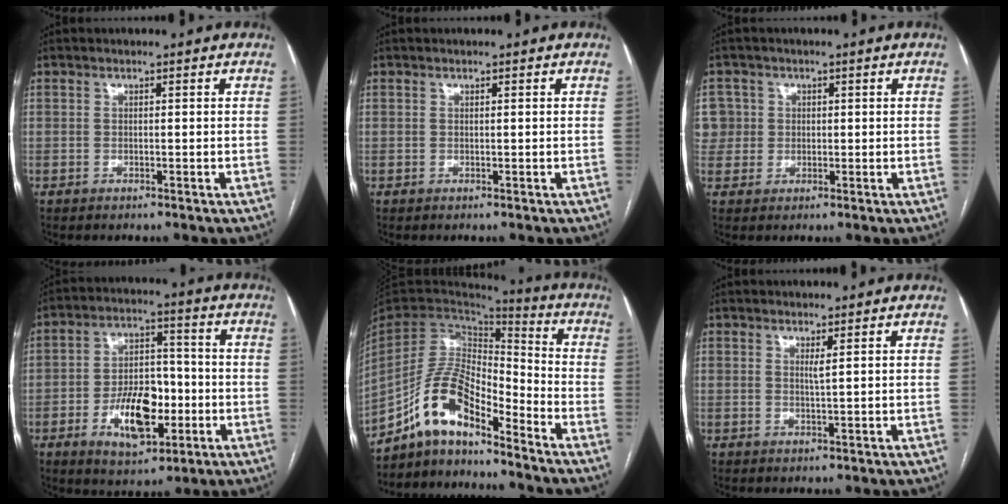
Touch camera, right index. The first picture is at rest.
{"total": 0.0}
{"total": 5.1, "force": [1.1, 5.0, 0.1], "torque": [0.008, 0.018, 0.025]}
{"total": 11.8, "force": [-3.7, 5.8, 9.5], "torque": [-0.168, 0.011, -0.055]}
{"total": 11.7, "force": [-8.8, 3.7, 6.9], "torque": [-0.135, 0.030, -0.161]}
{"total": 1.1, "force": [0.6, -0.3, 0.9], "torque": [-0.022, -0.007, 0.011]}